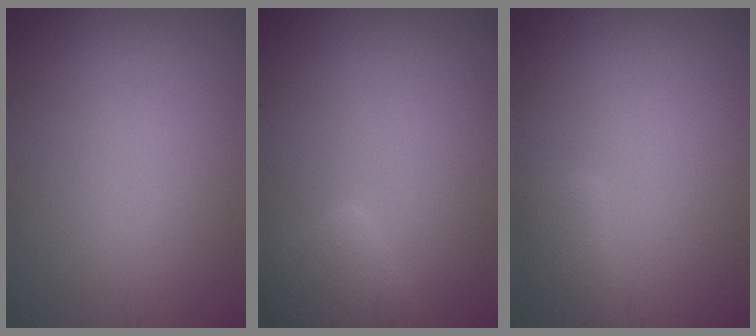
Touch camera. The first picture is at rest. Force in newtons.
{"total": 3.3, "press": 3.3, "slide": 0.3}
{"total": 1.4, "press": 1.4, "slide": 0.1}